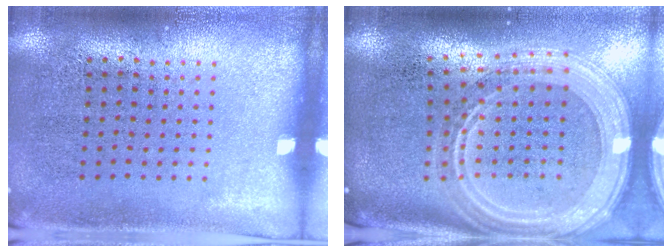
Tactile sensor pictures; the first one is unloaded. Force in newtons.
{"total": 3.1, "press": 2.5, "slide": 1.7}